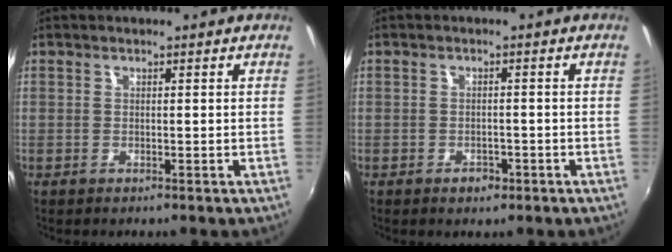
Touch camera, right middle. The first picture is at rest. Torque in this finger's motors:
{"motor_torque": [0.01, -0.02, 0.00, 0.00]}